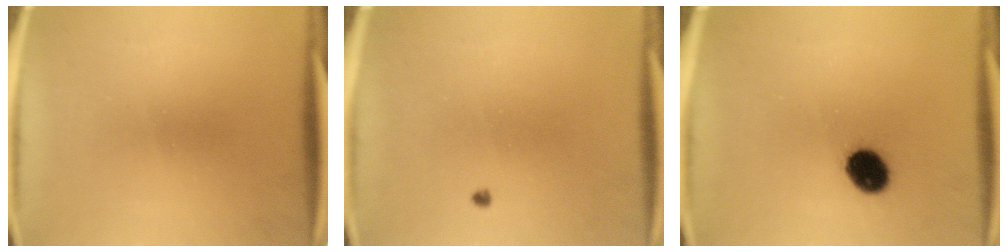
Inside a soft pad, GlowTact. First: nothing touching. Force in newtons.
{"total": 0.7}
{"total": 8.1}